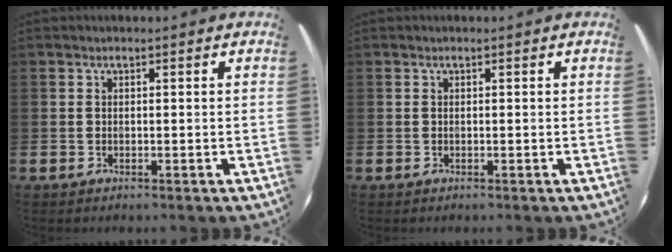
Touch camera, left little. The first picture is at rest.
{"total": 0.0}